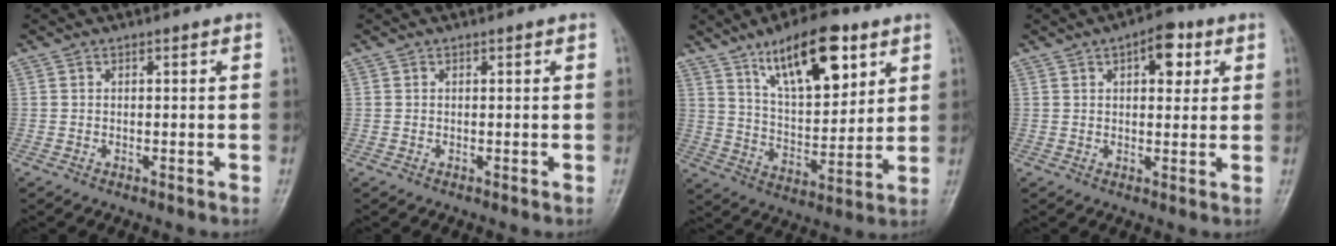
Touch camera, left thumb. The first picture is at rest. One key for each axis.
{"total": 0.0}
{"total": 16.6, "fx": 9.1, "fy": 6.7, "fz": 12.1, "tx": -0.160, "ty": -0.043, "tz": 0.156}
{"total": 6.6, "fx": 2.7, "fy": 3.4, "fz": 4.9, "tx": -0.040, "ty": -0.004, "tz": 0.029}